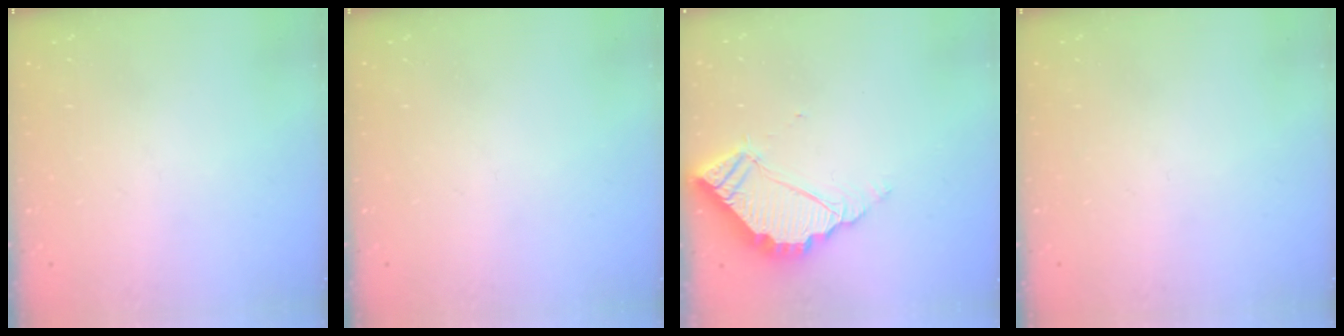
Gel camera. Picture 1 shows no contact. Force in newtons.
{"total": 0.0}
{"total": 6.6, "press": 6.6, "slide": 0.2}
{"total": 0.0}